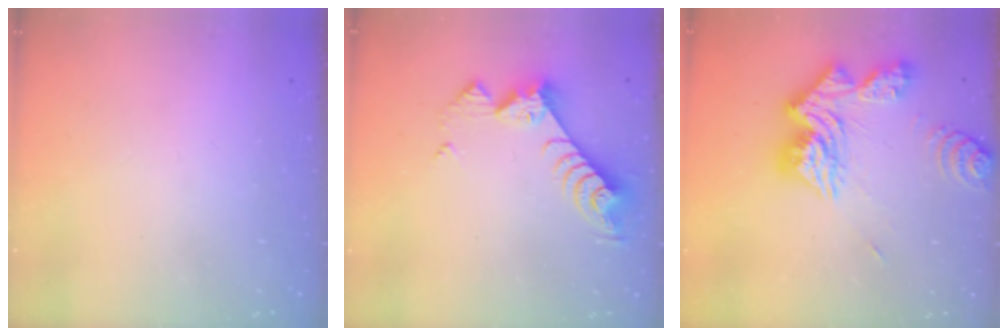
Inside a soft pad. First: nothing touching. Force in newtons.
{"total": 9.6, "press": 9.5, "slide": 0.7}
{"total": 18.5, "press": 18.4, "slide": 1.6}